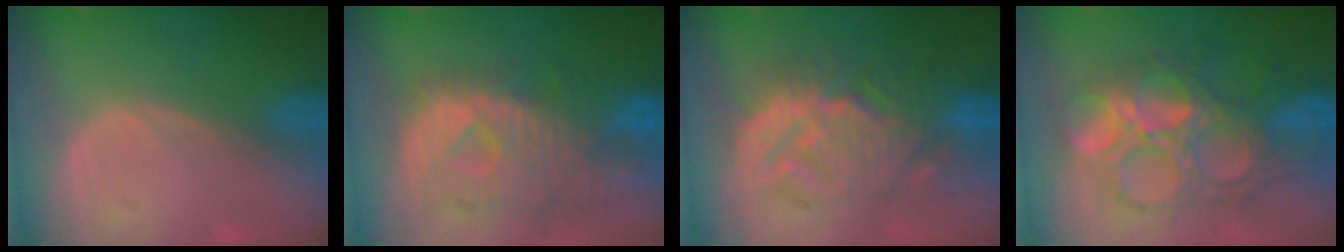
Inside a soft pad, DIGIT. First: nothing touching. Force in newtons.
{"total": 10.9, "press": 9.7, "slide": 5.1}
{"total": 9.6, "press": 9.6, "slide": 0.4}
{"total": 10.6, "press": 10.5, "slide": 0.7}